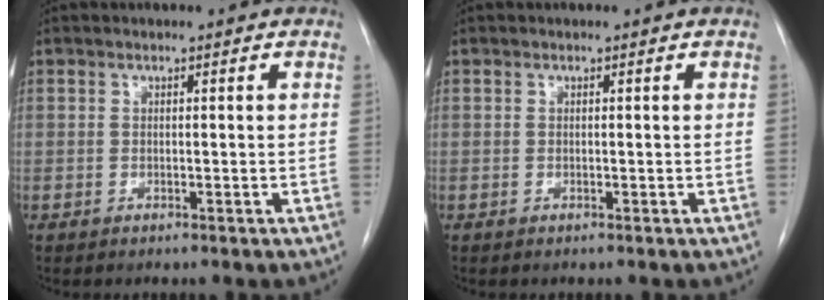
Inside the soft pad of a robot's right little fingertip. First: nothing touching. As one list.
[{"total": 0.0}]